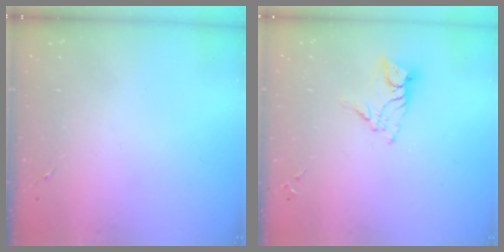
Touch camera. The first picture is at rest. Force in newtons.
{"total": 9.7, "press": 9.6, "slide": 0.9}